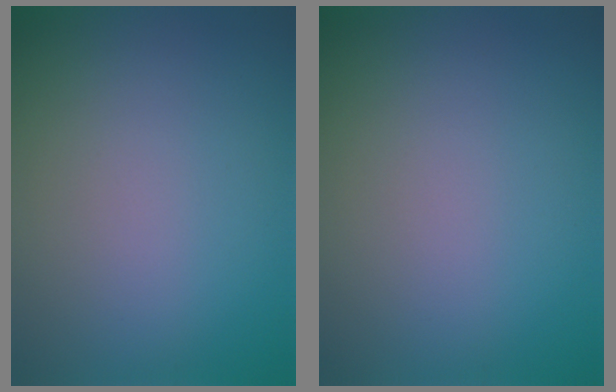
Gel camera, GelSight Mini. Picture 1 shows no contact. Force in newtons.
{"total": 0.0}